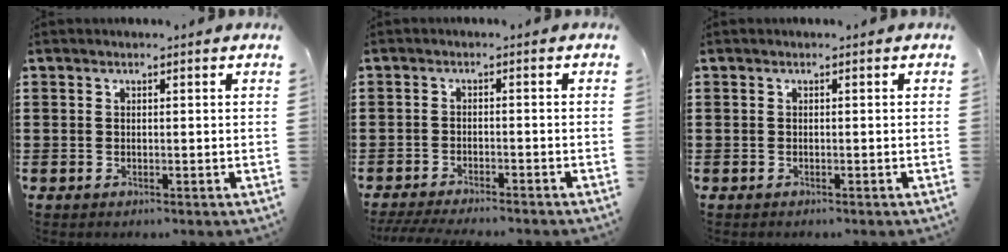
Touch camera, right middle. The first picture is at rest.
{"total": 2.9, "force": [-2.7, -0.1, 0.8], "torque": [-0.021, -0.005, -0.057]}
{"total": 0.0}